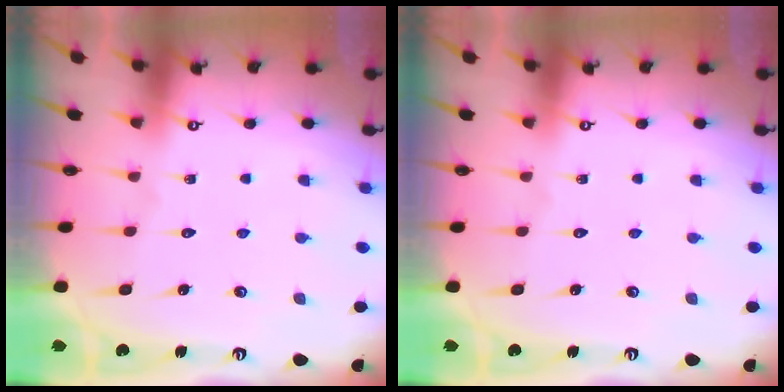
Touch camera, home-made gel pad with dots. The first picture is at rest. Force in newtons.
{"total": 0.0}